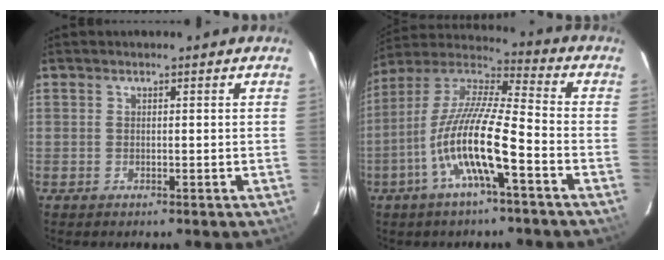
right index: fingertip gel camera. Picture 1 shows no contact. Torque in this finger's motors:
{"motor_torque": [1.37, -0.76, 1.05, 0.21]}